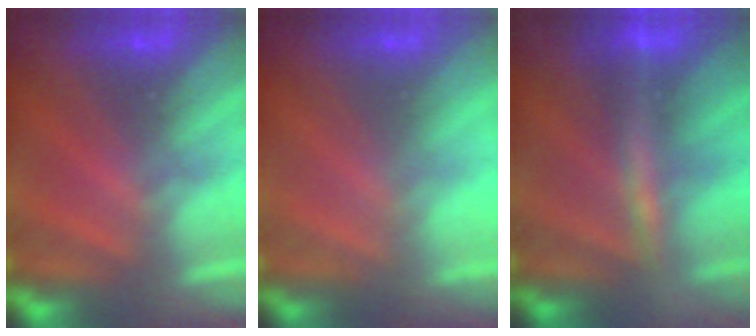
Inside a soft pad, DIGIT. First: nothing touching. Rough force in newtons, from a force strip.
{"total": 2.3}
{"total": 2.5}